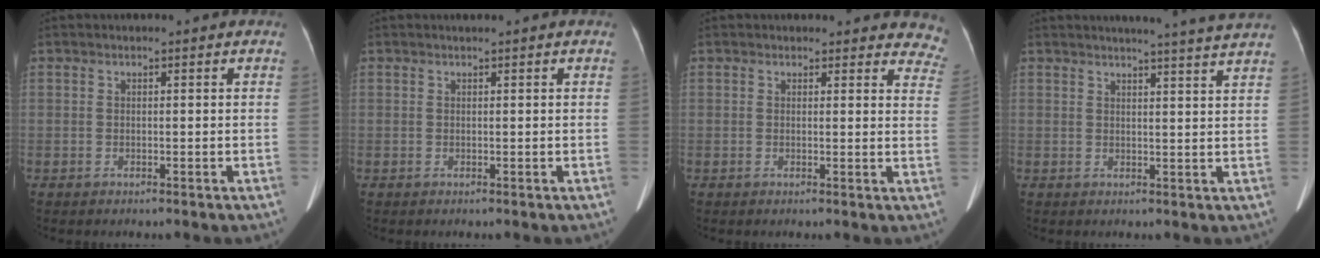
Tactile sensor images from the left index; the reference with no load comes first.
{"total": 0.7, "force": [0.6, -0.1, 0.3], "torque": [-0.009, 0.005, 0.014]}
{"total": 10.7, "force": [10.0, 3.7, 0.6], "torque": [0.056, -0.039, 0.061]}
{"total": 9.8, "force": [9.1, -1.5, 3.3], "torque": [-0.043, -0.020, 0.093]}